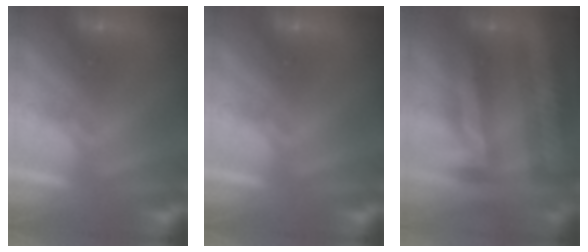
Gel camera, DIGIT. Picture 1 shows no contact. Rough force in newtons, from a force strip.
{"total": 0.0}
{"total": 2.4}